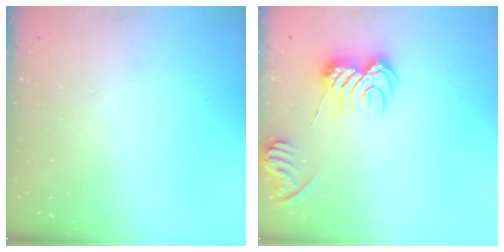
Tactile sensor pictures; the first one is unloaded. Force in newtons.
{"total": 9.8, "press": 9.8, "slide": 0.2}